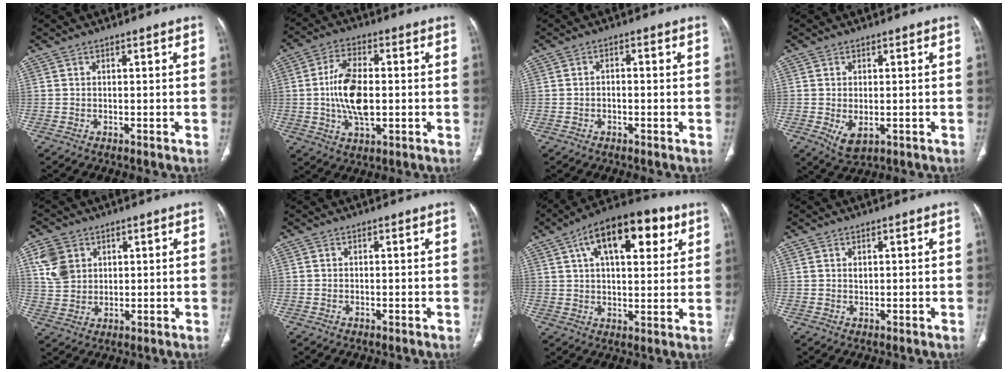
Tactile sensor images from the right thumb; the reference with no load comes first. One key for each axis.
{"total": 11.3, "fx": -0.3, "fy": 5.7, "fz": 9.8, "tx": -0.185, "ty": 0.002, "tz": -0.004}
{"total": 1.2, "fx": -0.4, "fy": 0.8, "fz": 0.9, "tx": -0.013, "ty": 0.007, "tz": -0.008}
{"total": 4.2, "fx": -0.9, "fy": 2.3, "fz": 3.4, "tx": -0.057, "ty": -0.010, "tz": -0.002}
{"total": 7.5, "fx": 2.9, "fy": 5.9, "fz": 3.6, "tx": -0.057, "ty": -0.008, "tz": 0.065}
{"total": 0.0}
{"total": 18.1, "fx": 7.7, "fy": 8.4, "fz": 14.1, "tx": -0.191, "ty": 0.002, "tz": 0.117}
{"total": 0.8, "fx": 0.4, "fy": 0.5, "fz": 0.6, "tx": -0.009, "ty": 0.000, "tz": 0.010}